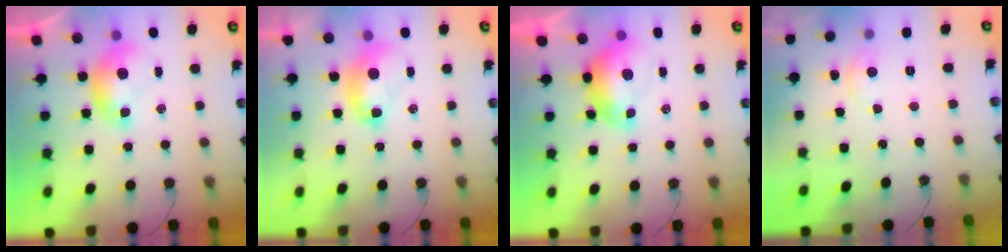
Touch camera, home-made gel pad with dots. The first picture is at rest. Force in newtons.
{"total": 2.5, "press": 2.5, "slide": 0.1}
{"total": 1.6, "press": 1.5, "slide": 0.6}
{"total": 1.6, "press": 1.5, "slide": 0.3}